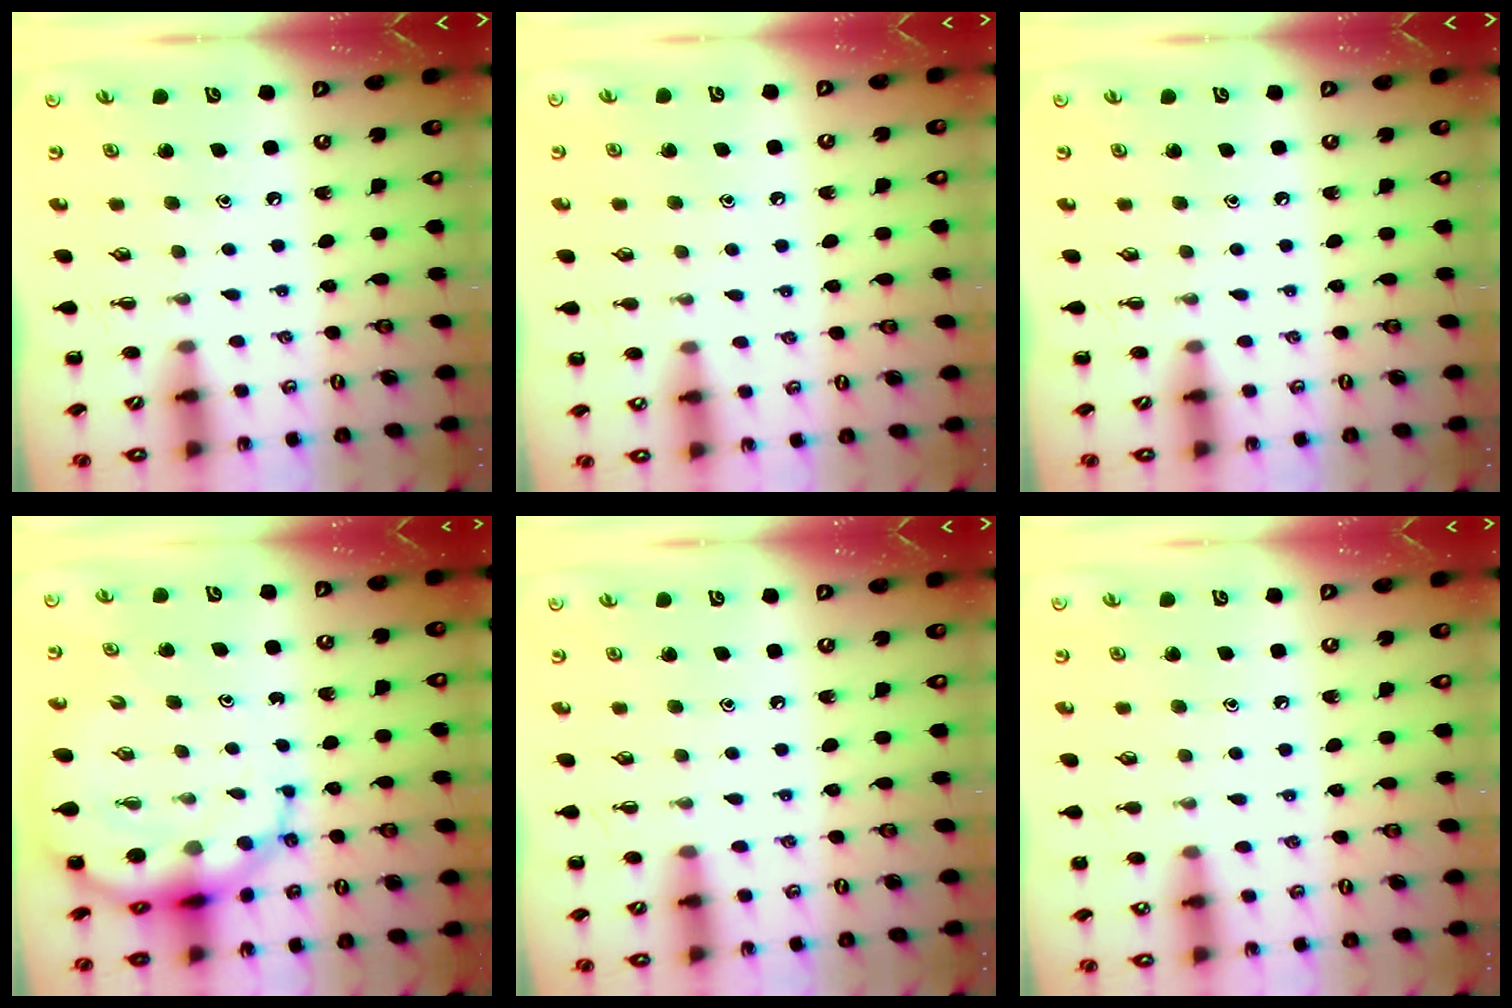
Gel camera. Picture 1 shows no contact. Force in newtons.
{"total": 3.7, "press": 3.6, "slide": 1.0}
{"total": 0.0}
{"total": 10.6, "press": 10.2, "slide": 2.7}
{"total": 8.8, "press": 8.4, "slide": 2.4}
{"total": 6.7, "press": 6.3, "slide": 2.3}